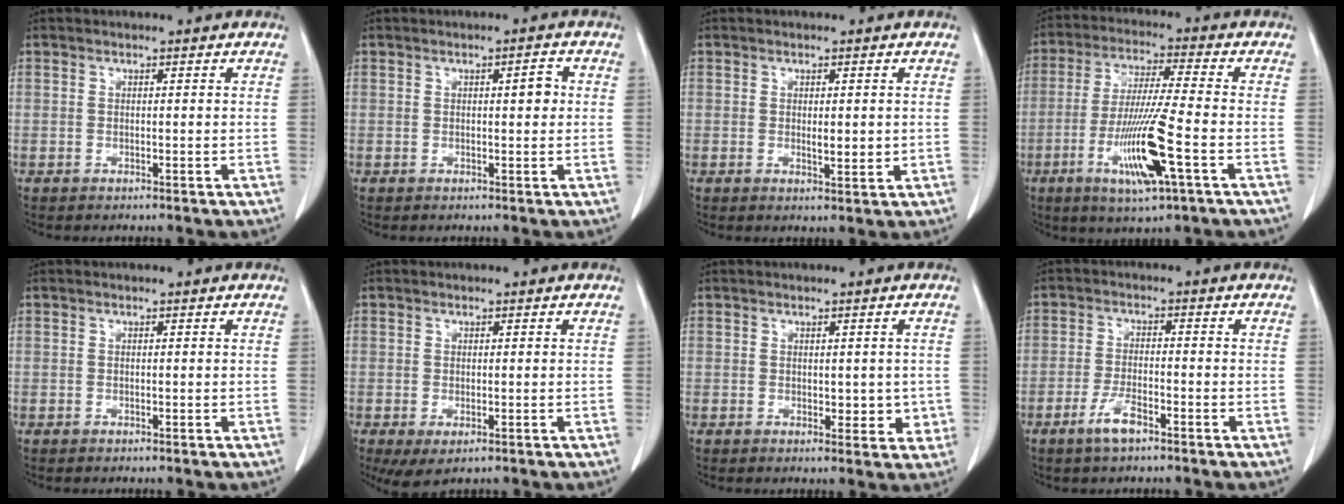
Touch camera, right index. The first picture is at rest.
{"total": 2.1, "force": [0.3, 0.6, 2.0], "torque": [-0.028, 0.004, 0.005]}
{"total": 2.3, "force": [0.1, 0.9, 2.1], "torque": [-0.031, -0.005, 0.005]}
{"total": 12.7, "force": [-4.4, 0.1, 11.9], "torque": [-0.234, -0.022, -0.082]}
{"total": 0.0}
{"total": 3.4, "force": [-1.5, 1.5, 2.7], "torque": [-0.038, -0.010, -0.012]}
{"total": 3.3, "force": [-0.1, 2.2, 2.5], "torque": [-0.018, -0.004, 0.004]}
{"total": 4.2, "force": [-2.7, 0.9, 3.1], "torque": [-0.064, -0.002, -0.047]}